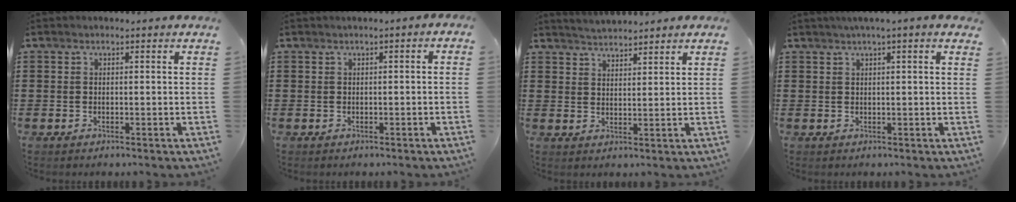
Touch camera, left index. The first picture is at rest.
{"total": 0.7, "force": [-0.5, 0.2, 0.4], "torque": [-0.009, -0.001, -0.010]}
{"total": 2.9, "force": [2.9, 0.0, 0.1], "torque": [-0.010, -0.006, 0.055]}
{"total": 1.4, "force": [-0.7, 0.2, 1.2], "torque": [-0.020, 0.000, -0.015]}